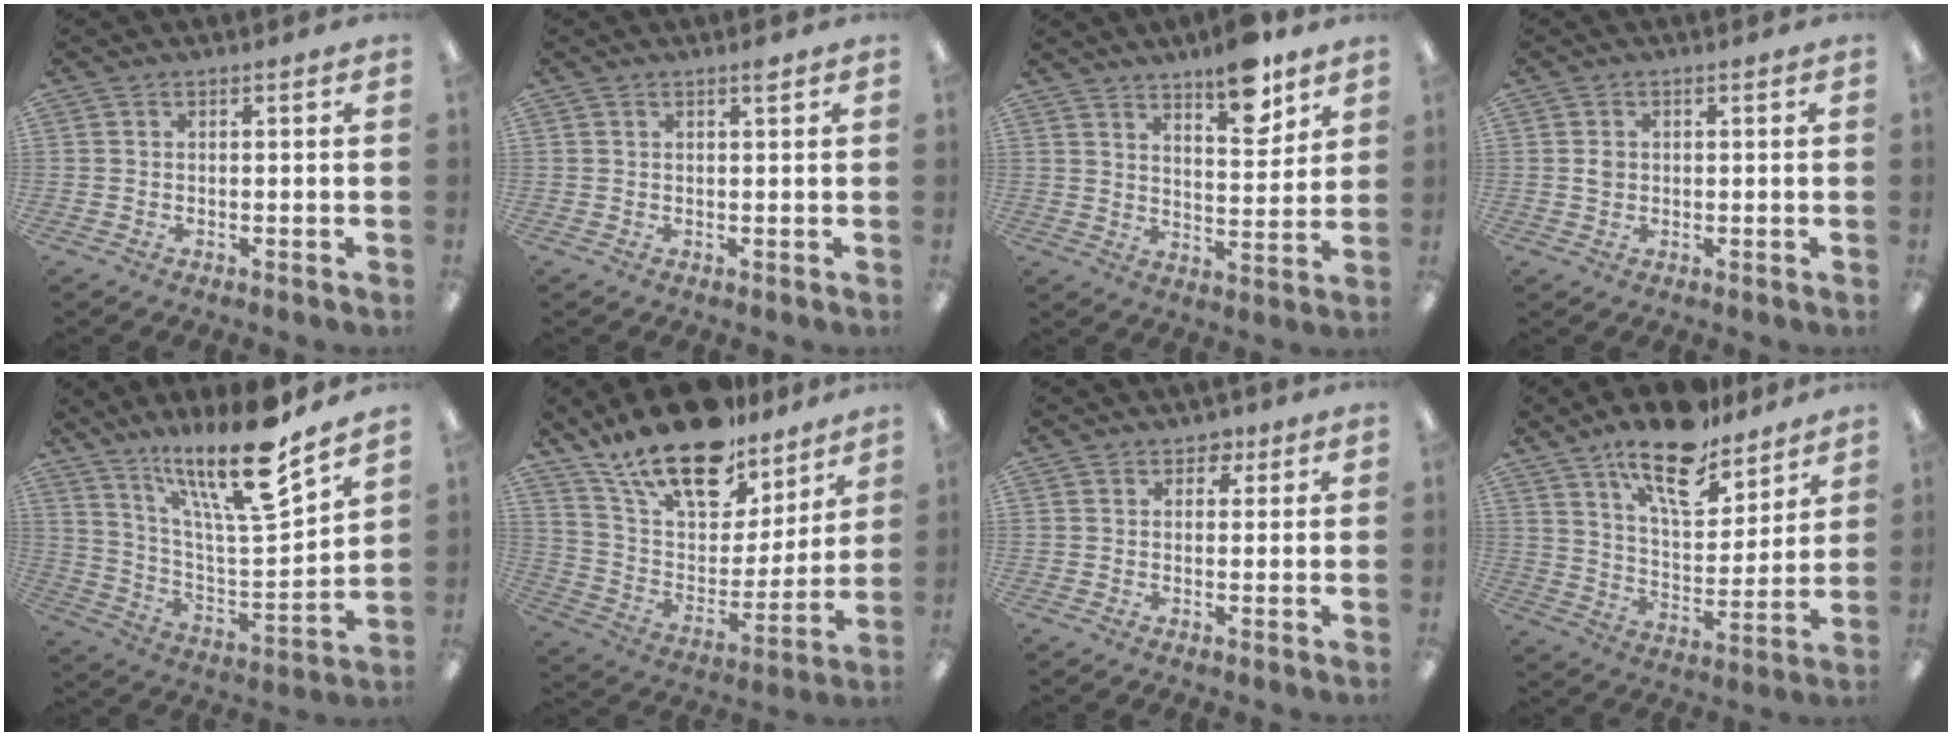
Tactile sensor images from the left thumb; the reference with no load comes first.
{"total": 1.2, "force": [0.9, 0.1, 0.7], "torque": [-0.007, -0.003, 0.014]}
{"total": 11.2, "force": [8.3, 3.7, 6.6], "torque": [-0.076, -0.051, 0.136]}
{"total": 1.8, "force": [0.2, 1.5, 0.8], "torque": [-0.009, 0.002, 0.001]}
{"total": 21.0, "force": [14.9, 4.7, 14.0], "torque": [-0.241, -0.096, 0.245]}
{"total": 20.8, "force": [15.8, 9.0, 10.1], "torque": [-0.191, -0.102, 0.284]}
{"total": 2.9, "force": [1.6, 2.2, 1.0], "torque": [0.002, -0.004, 0.026]}
{"total": 17.3, "force": [13.0, 6.8, 9.2], "torque": [-0.152, -0.073, 0.222]}